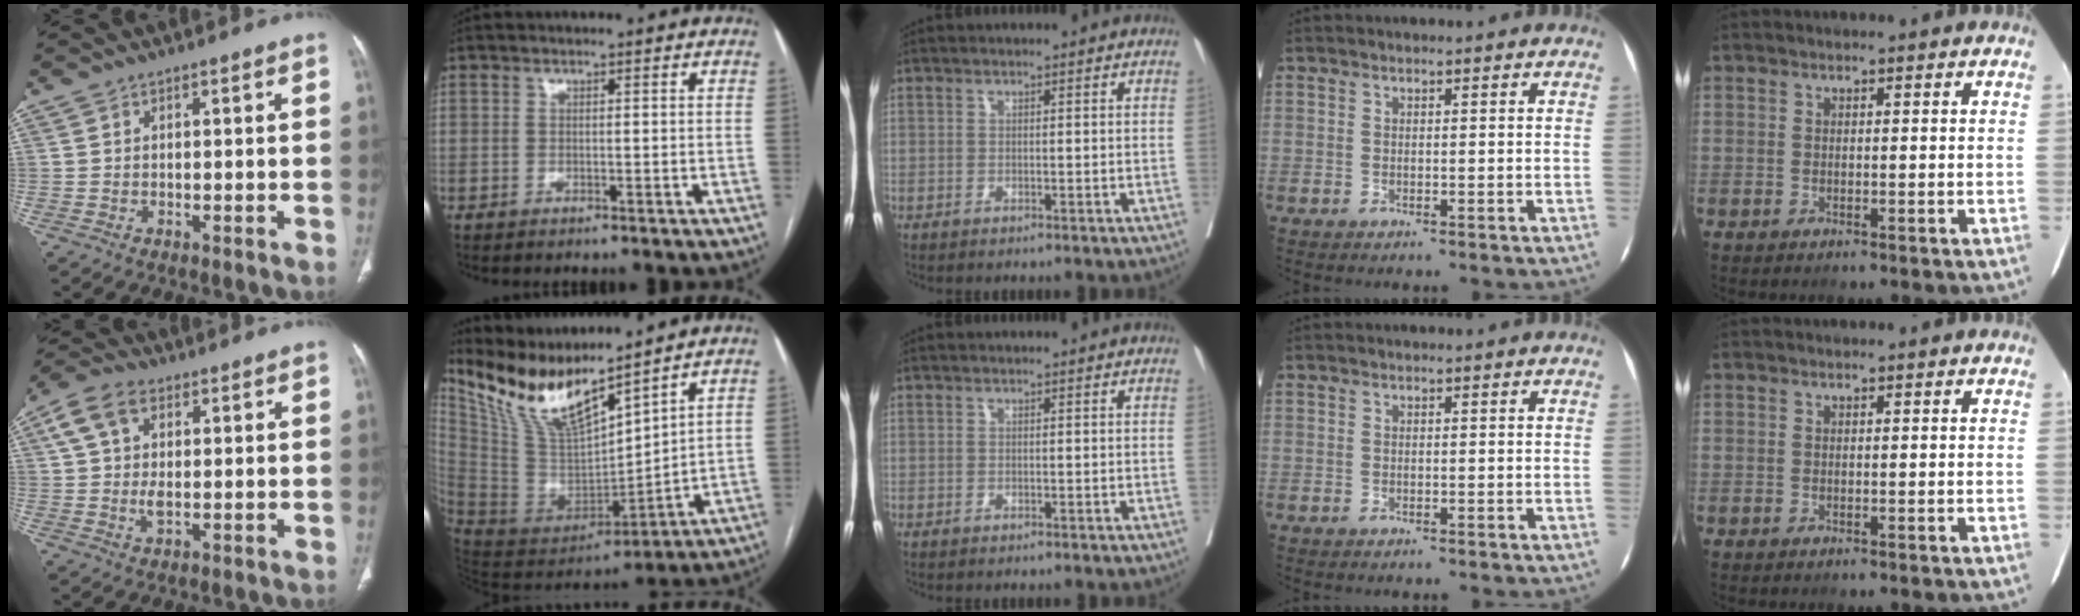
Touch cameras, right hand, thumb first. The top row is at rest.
{"thumb": {"total": 8.3, "force": [2.1, 5.0, 6.3], "torque": [-0.121, 0.009, 0.038]}, "index": {"total": 15.0, "force": [12.7, 1.7, 7.7], "torque": [-0.158, -0.010, 0.261]}}